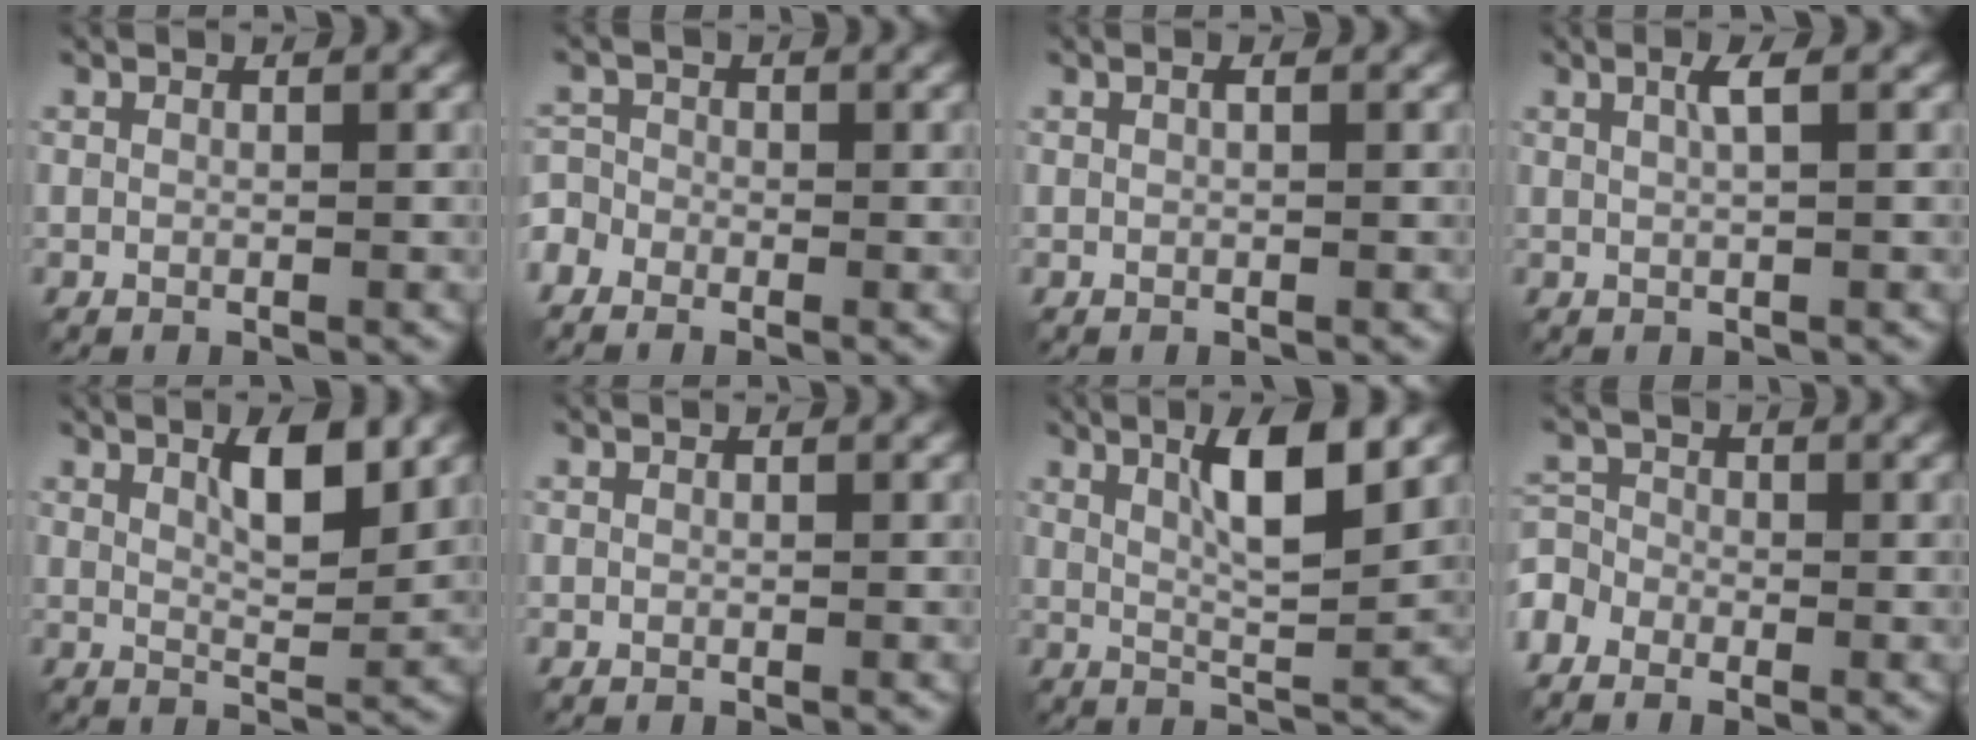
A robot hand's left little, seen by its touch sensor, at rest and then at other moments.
{"total": 2.2, "force": [-1.4, 1.8, 0.2], "torque": [-0.003, 0.003, -0.022]}
{"total": 0.6, "force": [-0.1, 0.2, 0.6], "torque": [-0.009, 0.000, 0.001]}
{"total": 1.6, "force": [0.2, 0.3, 1.5], "torque": [-0.028, 0.001, 0.005]}
{"total": 4.4, "force": [1.6, 1.4, 3.8], "torque": [-0.065, -0.006, 0.026]}
{"total": 0.0}
{"total": 5.9, "force": [2.1, 1.3, 5.3], "torque": [-0.088, -0.001, 0.036]}
{"total": 2.8, "force": [-1.7, 2.2, 0.7], "torque": [-0.009, 0.004, -0.032]}